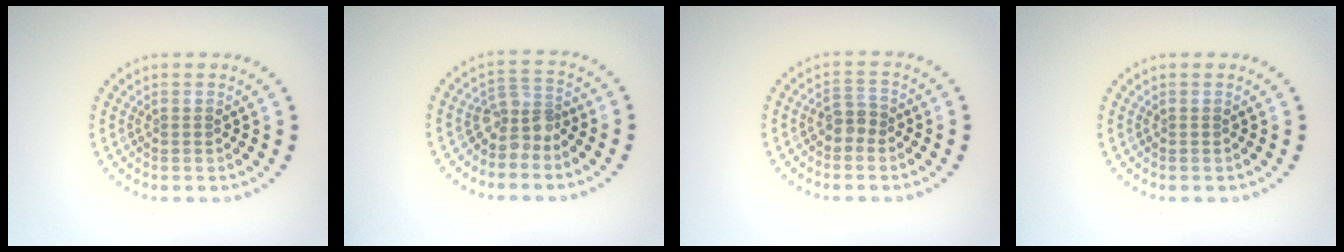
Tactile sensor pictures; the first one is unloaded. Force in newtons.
{"total": 2.4, "press": 1.8, "slide": 1.6}
{"total": 1.6, "press": 1.4, "slide": 0.8}
{"total": 0.0}